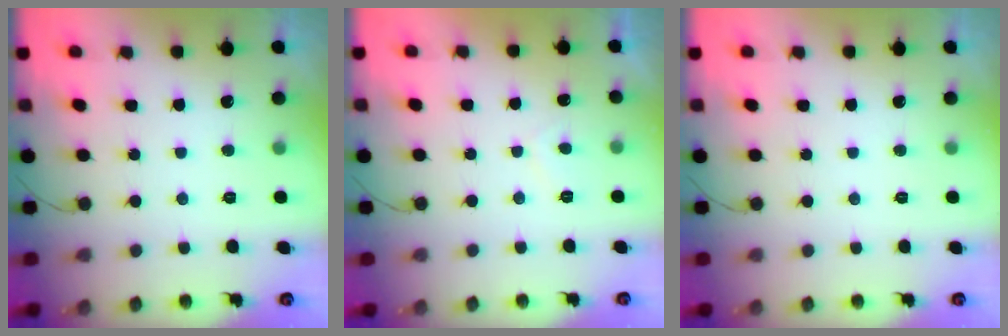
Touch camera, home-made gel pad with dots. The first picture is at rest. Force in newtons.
{"total": 0.7, "press": 0.5, "slide": 0.5}
{"total": 0.0}